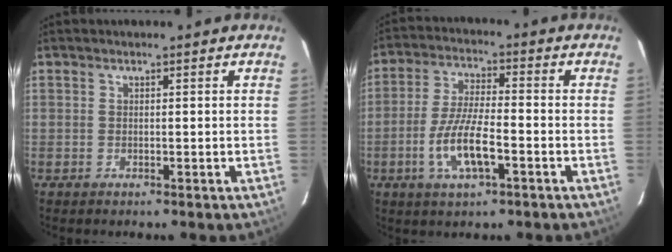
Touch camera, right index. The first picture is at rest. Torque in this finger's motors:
{"motor_torque": [0.22, -0.24, 0.41, 0.14]}